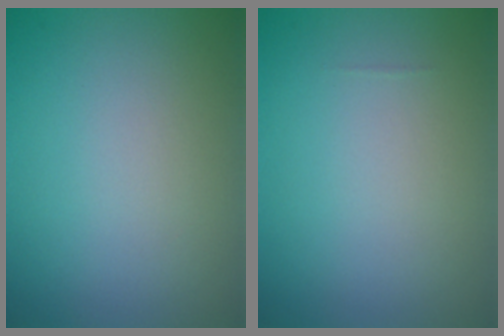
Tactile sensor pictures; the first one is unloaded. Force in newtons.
{"total": 0.0}